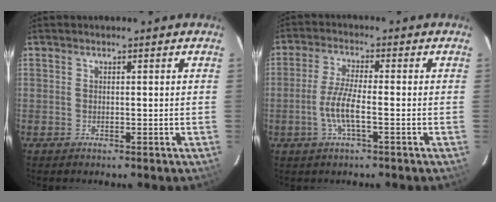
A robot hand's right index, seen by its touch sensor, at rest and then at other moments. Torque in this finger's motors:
{"motor_torque": [0.54, -0.43, 0.43, 0.14]}